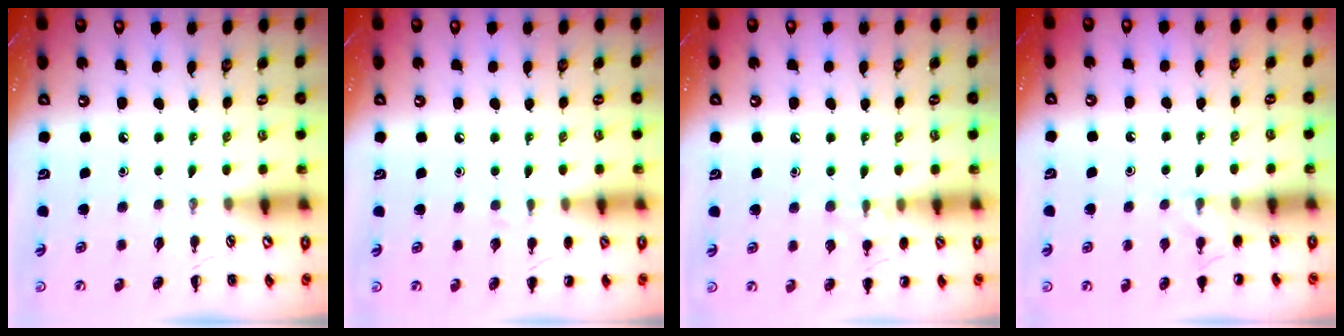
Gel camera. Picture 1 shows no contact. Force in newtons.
{"total": 4.3, "press": 4.1, "slide": 1.3}
{"total": 7.4, "press": 7.1, "slide": 2.2}
{"total": 4.9, "press": 4.6, "slide": 1.7}